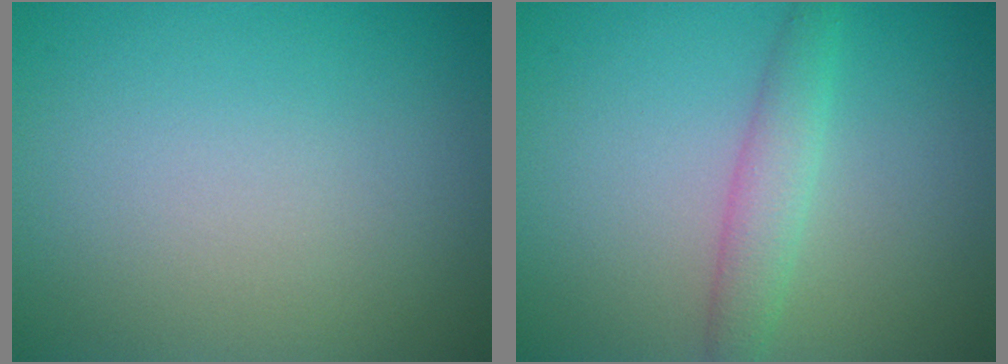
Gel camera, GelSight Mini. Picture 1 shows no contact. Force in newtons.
{"total": 2.5, "press": 2.5, "slide": 0.1}